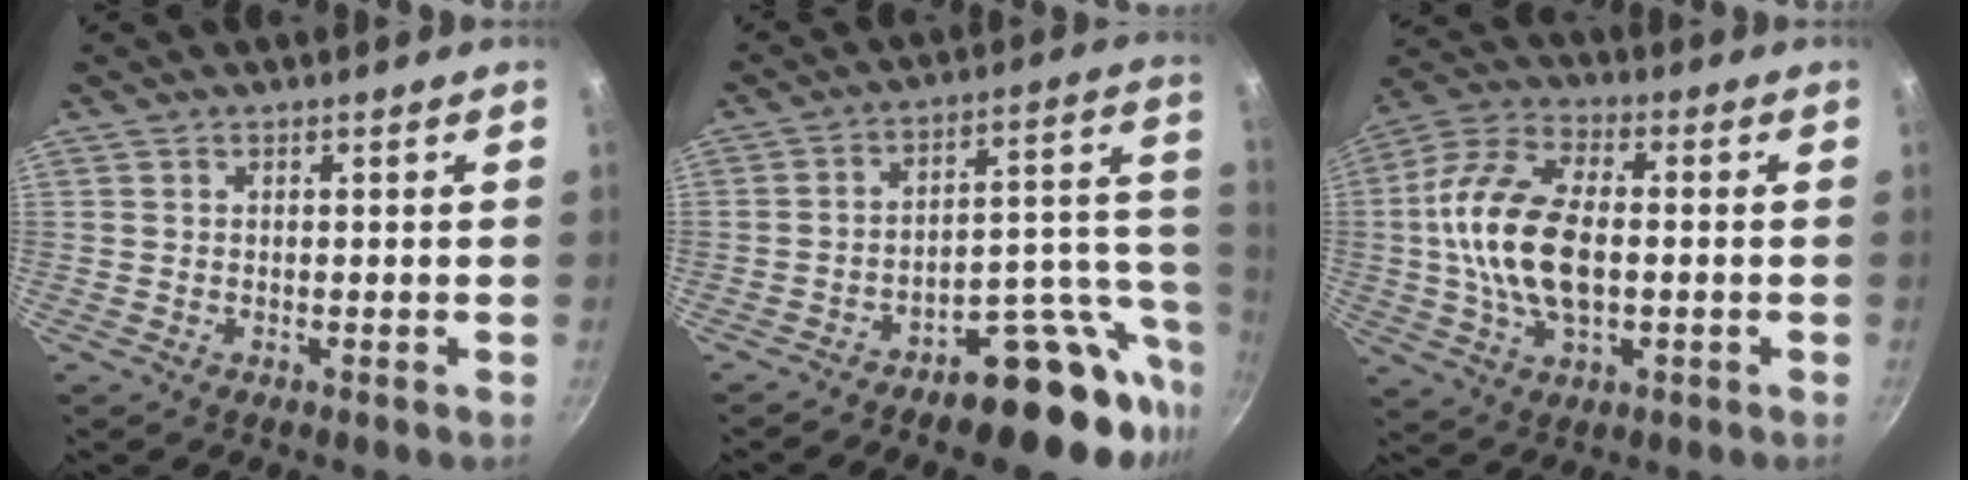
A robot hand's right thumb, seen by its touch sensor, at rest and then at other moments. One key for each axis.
{"total": 17.6, "fx": -8.6, "fy": 8.1, "fz": 13.1, "tx": -0.111, "ty": 0.064, "tz": -0.124}
{"total": 16.5, "fx": -0.5, "fy": 9.3, "fz": 13.7, "tx": -0.256, "ty": 0.024, "tz": -0.020}